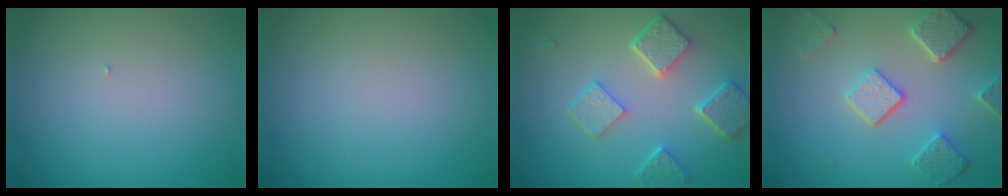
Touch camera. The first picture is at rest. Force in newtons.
{"total": 0.0}
{"total": 5.0, "press": 4.0, "slide": 3.0}
{"total": 5.0, "press": 3.9, "slide": 3.1}